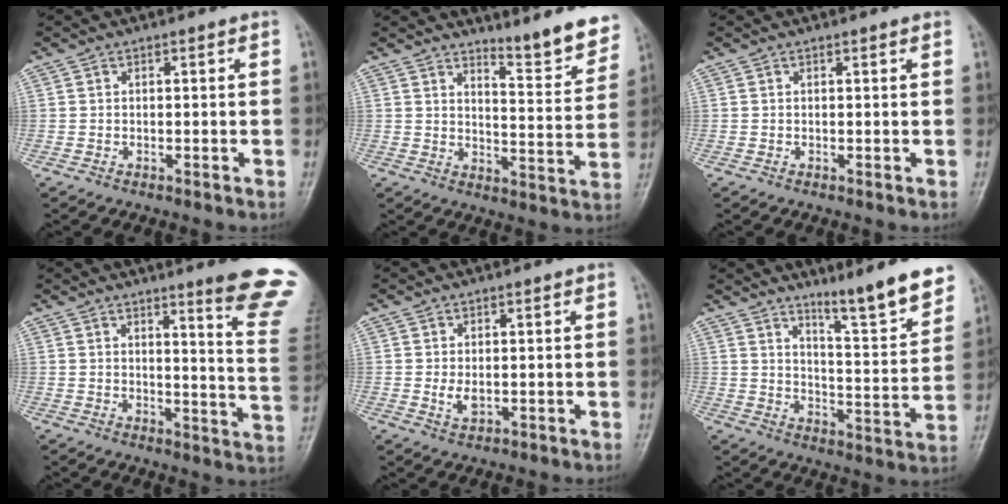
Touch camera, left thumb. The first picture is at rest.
{"total": 9.1, "force": [7.9, 1.3, 4.3], "torque": [-0.045, -0.071, 0.114]}
{"total": 0.6, "force": [0.5, 0.0, 0.4], "torque": [-0.008, 0.001, 0.008]}
{"total": 14.9, "force": [10.6, 0.6, 10.4], "torque": [-0.104, -0.088, 0.122]}
{"total": 2.7, "force": [0.1, 1.5, 2.3], "torque": [-0.037, -0.006, 0.008]}
{"total": 12.4, "force": [9.6, 1.1, 7.9], "torque": [-0.096, -0.071, 0.150]}